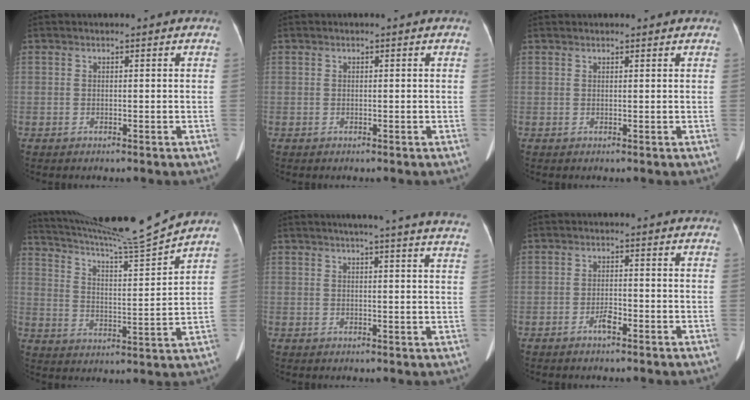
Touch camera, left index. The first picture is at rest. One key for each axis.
{"total": 0.0}
{"total": 2.4, "fx": 2.2, "fy": 0.5, "fz": 0.7, "tx": -0.009, "ty": 0.026, "tz": 0.029}
{"total": 15.0, "fx": 14.0, "fy": -2.9, "fz": 4.5, "tx": -0.090, "ty": -0.041, "tz": 0.226}
{"total": 19.5, "fx": 17.7, "fy": 0.1, "fz": 8.3, "tx": -0.112, "ty": -0.026, "tz": 0.200}
{"total": 2.3, "fx": -2.0, "fy": 0.3, "fz": 1.0, "tx": -0.019, "ty": -0.015, "tz": -0.031}